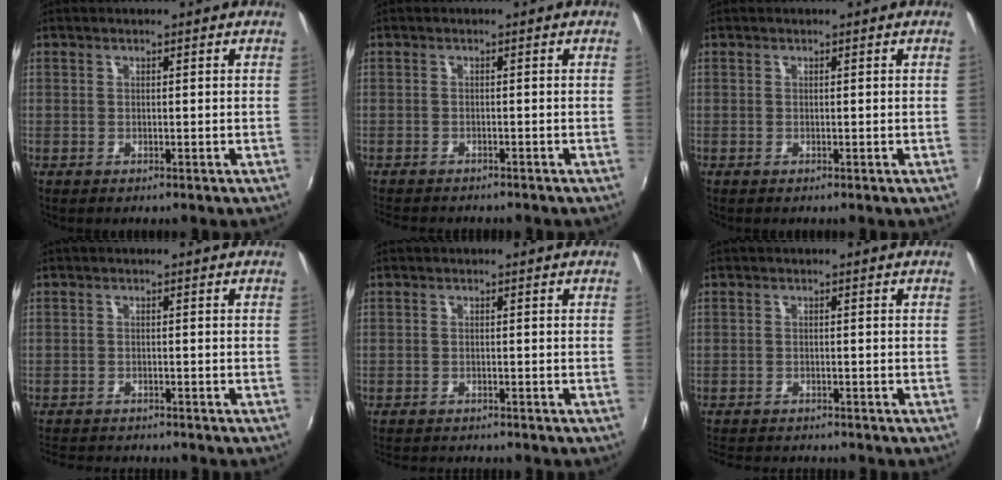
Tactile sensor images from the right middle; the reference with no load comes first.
{"total": 4.5, "force": [-4.1, 1.0, 1.4], "torque": [-0.039, -0.015, -0.065]}
{"total": 0.0}
{"total": 6.9, "force": [-6.4, 1.4, 1.9], "torque": [-0.057, -0.012, -0.102]}
{"total": 4.5, "force": [-4.3, 0.7, 1.3], "torque": [-0.037, -0.014, -0.068]}
{"total": 6.2, "force": [-5.8, 1.2, 1.8], "torque": [-0.052, -0.014, -0.092]}